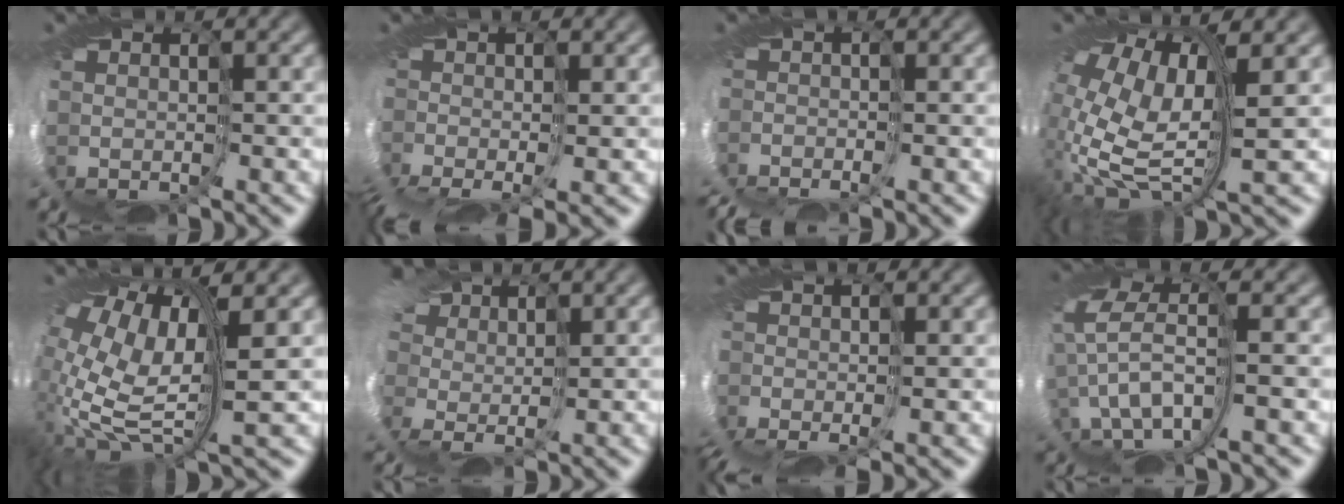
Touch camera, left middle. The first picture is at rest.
{"total": 7.3, "force": [-2.2, 3.5, 6.0], "torque": [-0.121, -0.015, -0.024]}
{"total": 3.5, "force": [-3.1, 0.3, 1.6], "torque": [-0.035, -0.009, -0.057]}
{"total": 12.2, "force": [0.1, 6.0, 10.6], "torque": [-0.228, -0.030, 0.020]}
{"total": 11.4, "force": [1.0, 5.2, 10.1], "torque": [-0.222, -0.022, 0.030]}
{"total": 8.0, "force": [3.1, 5.8, 4.7], "torque": [-0.105, 0.020, 0.025]}
{"total": 4.7, "force": [-1.0, 1.8, 4.2], "torque": [-0.085, -0.006, -0.019]}
{"total": 6.1, "force": [-0.5, 2.1, 5.7], "torque": [-0.128, 0.003, -0.028]}